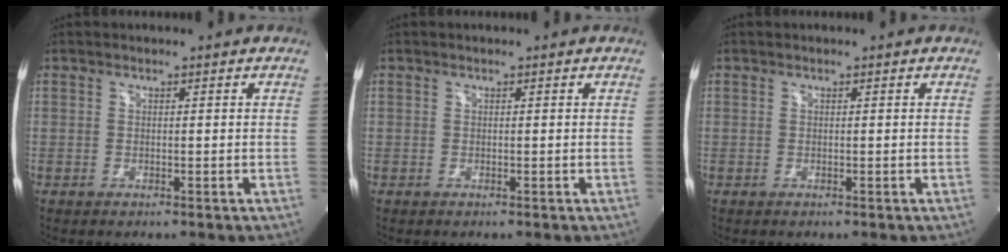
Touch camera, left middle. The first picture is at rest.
{"total": 0.0}
{"total": 0.0}